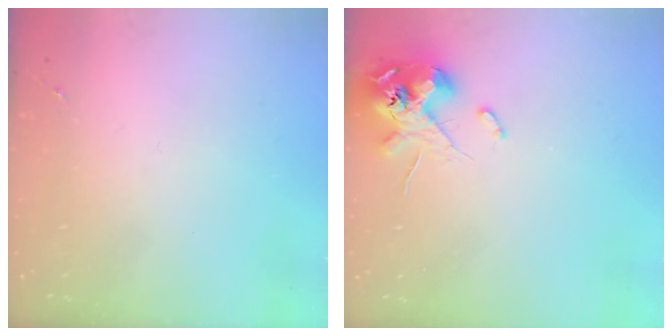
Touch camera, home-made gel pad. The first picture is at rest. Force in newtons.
{"total": 12.1, "press": 11.9, "slide": 2.2}